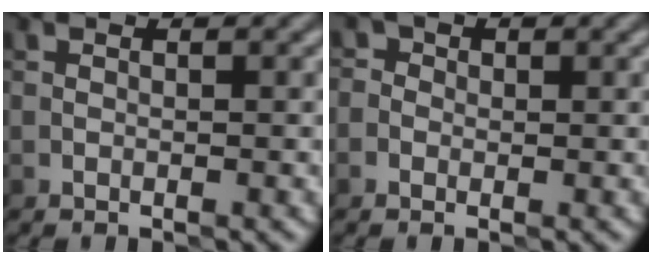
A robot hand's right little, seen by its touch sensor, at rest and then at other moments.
{"total": 0.7, "force": [-0.2, 0.6, -0.2], "torque": [0.017, 0.002, -0.010]}